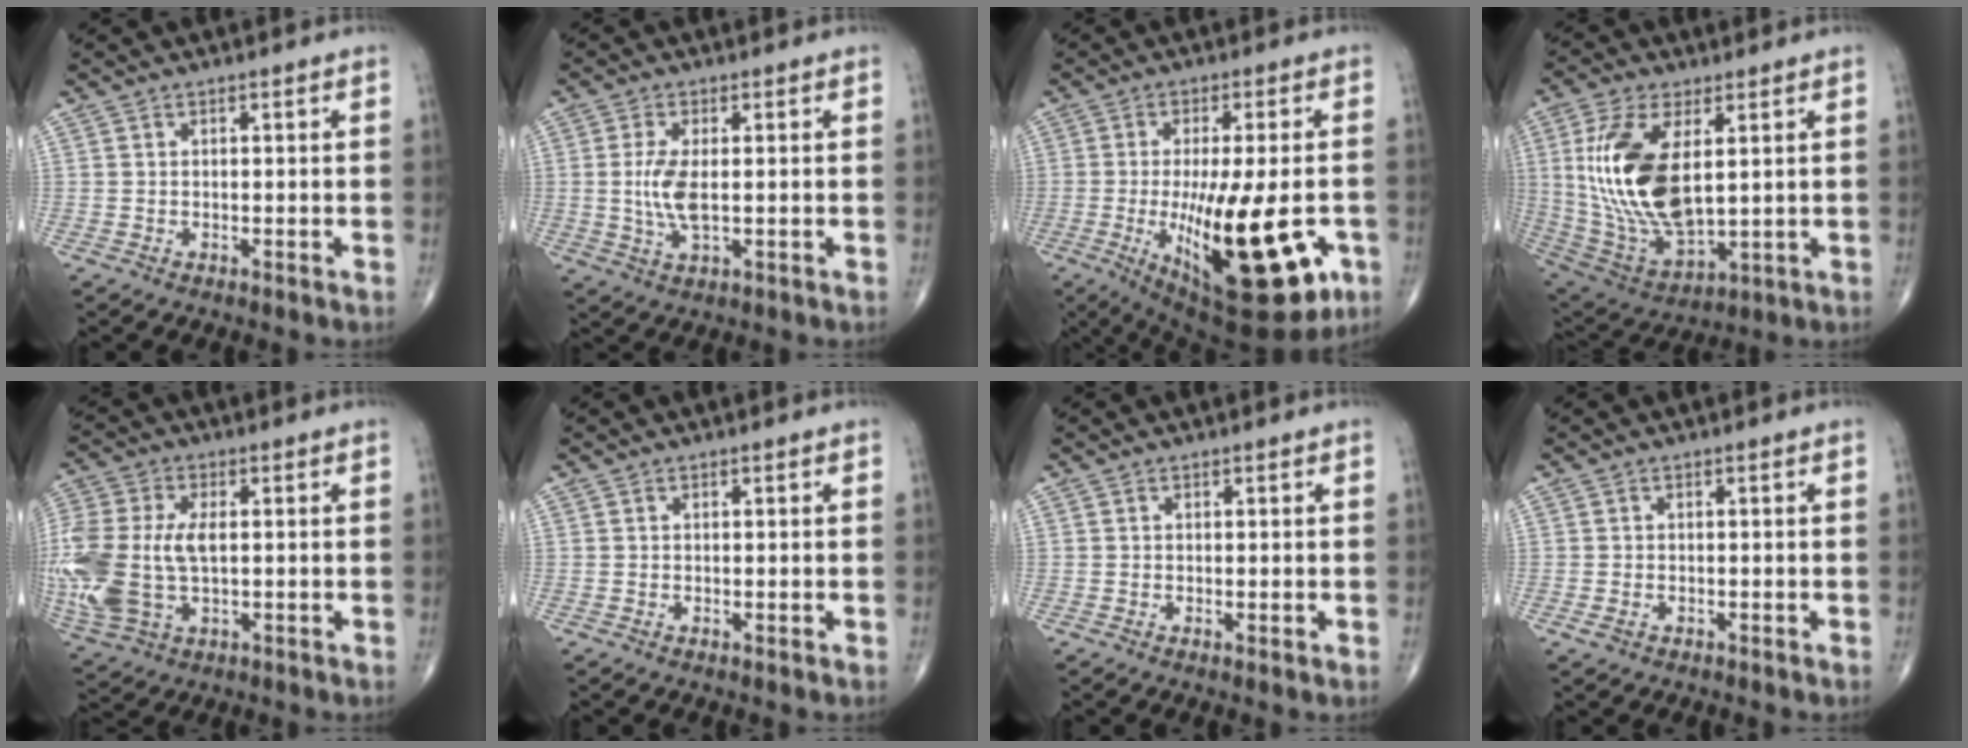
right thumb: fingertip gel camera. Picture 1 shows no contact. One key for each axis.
{"total": 6.1, "fx": 0.1, "fy": 2.4, "fz": 5.6, "tx": -0.126, "ty": -0.010, "tz": 0.004}
{"total": 23.3, "fx": -6.0, "fy": 7.8, "fz": 21.1, "tx": -0.307, "ty": -0.023, "tz": -0.067}
{"total": 19.6, "fx": 3.3, "fy": 9.4, "fz": 16.8, "tx": -0.343, "ty": -0.024, "tz": 0.076}
{"total": 20.4, "fx": -0.7, "fy": 12.1, "fz": 16.4, "tx": -0.430, "ty": -0.006, "tz": 0.000}
{"total": 0.0}
{"total": 0.7, "fx": -0.1, "fy": 0.1, "fz": 0.7, "tx": -0.013, "ty": -0.005, "tz": -0.002}
{"total": 1.3, "fx": -0.6, "fy": 0.9, "fz": 0.7, "tx": -0.016, "ty": 0.006, "tz": -0.008}